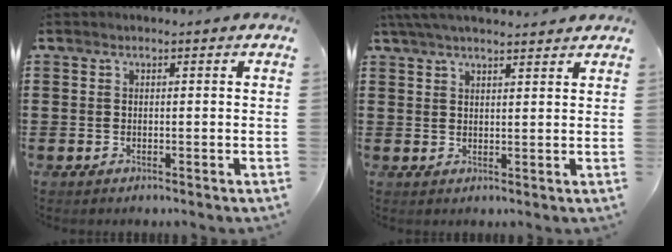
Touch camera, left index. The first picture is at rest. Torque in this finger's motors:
{"motor_torque": [2.14, 0.00, 0.32, 0.05]}